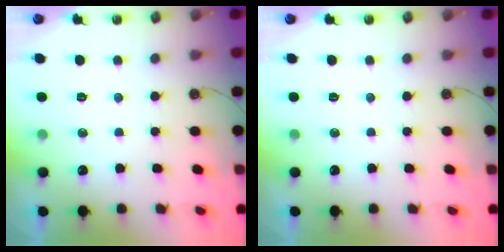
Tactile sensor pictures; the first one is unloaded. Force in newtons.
{"total": 0.0}